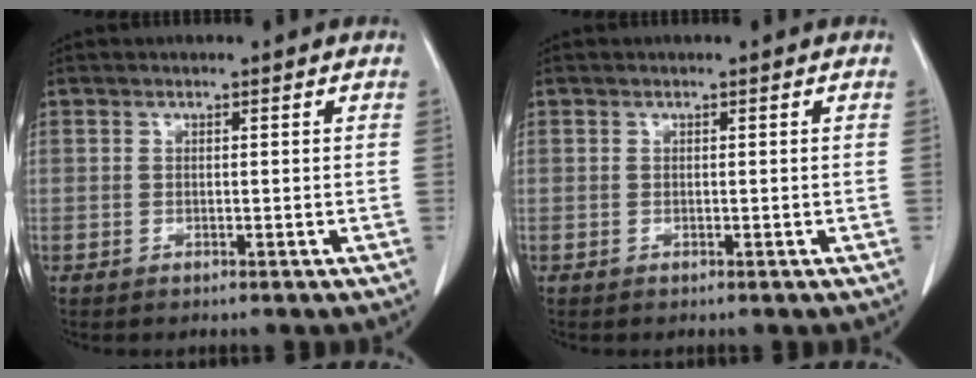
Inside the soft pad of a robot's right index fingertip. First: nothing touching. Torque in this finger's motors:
{"motor_torque": [-0.01, -0.01, 0.00, 0.00]}